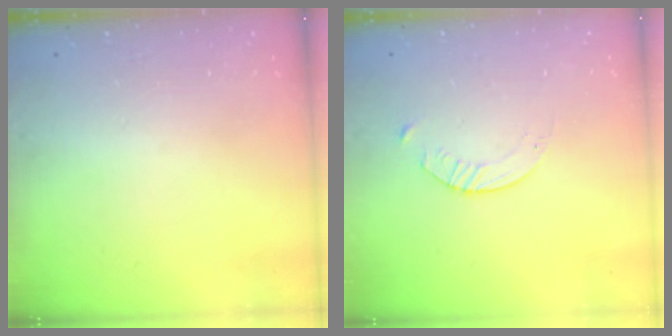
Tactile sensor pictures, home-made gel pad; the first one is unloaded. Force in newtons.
{"total": 2.8, "press": 2.7, "slide": 0.3}